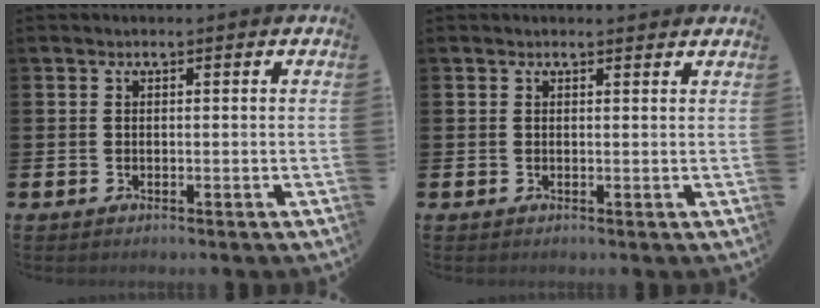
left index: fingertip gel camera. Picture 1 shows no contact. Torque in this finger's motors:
{"motor_torque": [-0.27, -1.76, -0.04, 0.00]}